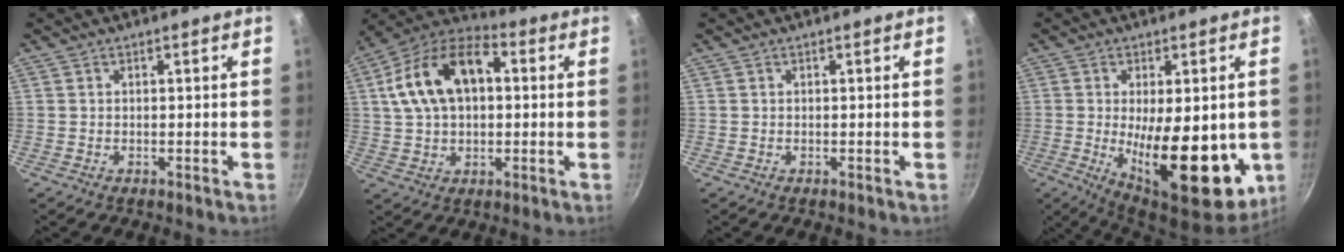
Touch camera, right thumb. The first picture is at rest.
{"total": 17.5, "force": [3.2, 10.8, 13.4], "torque": [-0.221, 0.033, 0.039]}
{"total": 0.0}
{"total": 20.2, "force": [-2.9, 8.4, 18.1], "torque": [-0.242, -0.019, -0.028]}